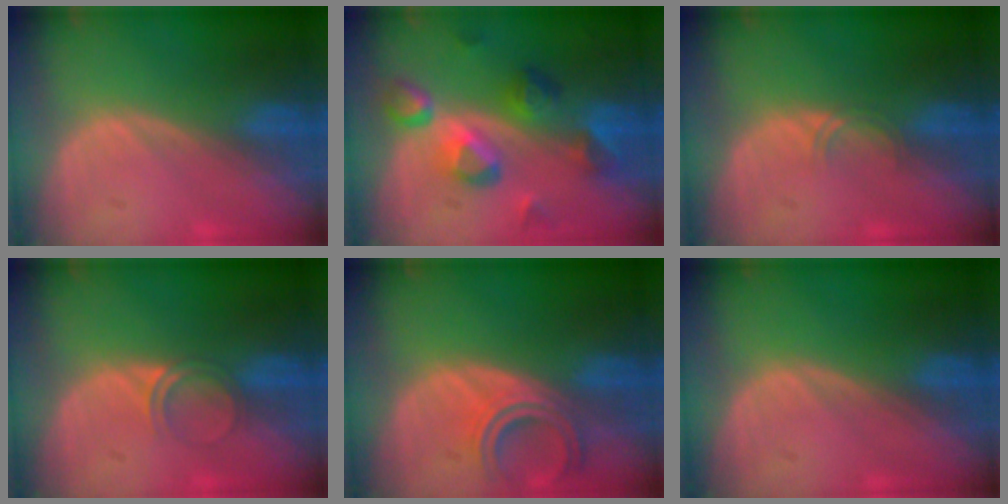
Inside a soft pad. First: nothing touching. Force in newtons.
{"total": 9.4, "press": 8.1, "slide": 4.6}
{"total": 1.4, "press": 1.4, "slide": 0.2}
{"total": 2.5, "press": 2.1, "slide": 1.2}
{"total": 5.6, "press": 5.1, "slide": 2.2}
{"total": 0.0}